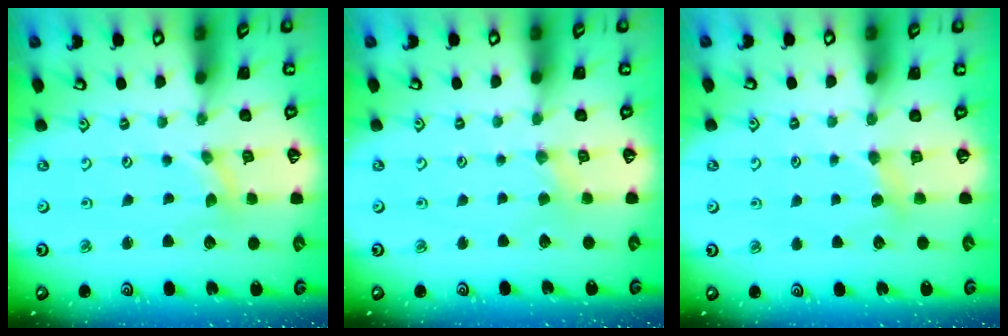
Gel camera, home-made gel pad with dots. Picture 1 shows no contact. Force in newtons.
{"total": 0.8, "press": 0.8, "slide": 0.3}
{"total": 3.9, "press": 3.9, "slide": 0.6}